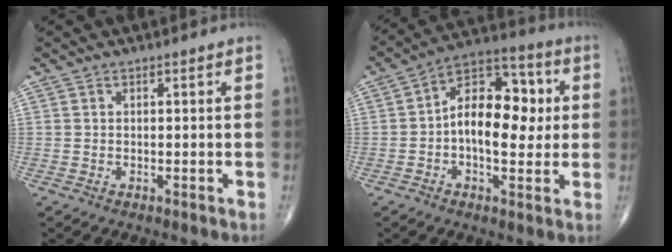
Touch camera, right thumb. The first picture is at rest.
{"total": 14.8, "force": [0.4, 8.5, 12.1], "torque": [-0.159, 0.032, -0.004]}